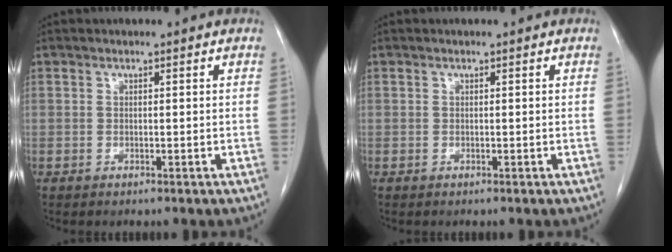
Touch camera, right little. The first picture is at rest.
{"total": 0.0}